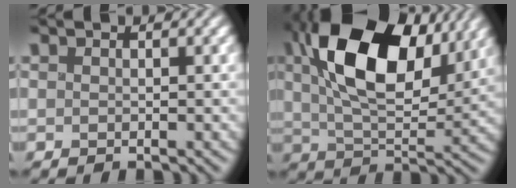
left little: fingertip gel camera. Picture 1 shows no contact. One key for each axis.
{"total": 14.2, "fx": 5.3, "fy": 7.6, "fz": 10.8, "tx": -0.195, "ty": 0.012, "tz": 0.090}